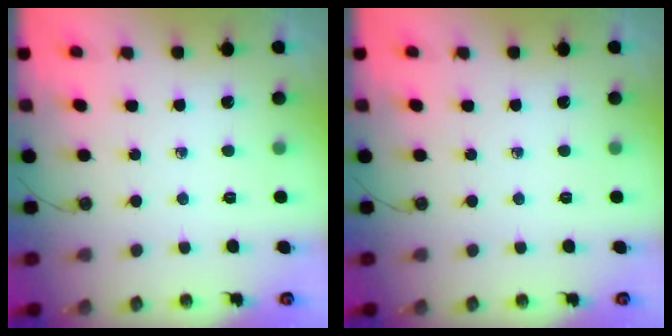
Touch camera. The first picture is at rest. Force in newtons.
{"total": 0.0}